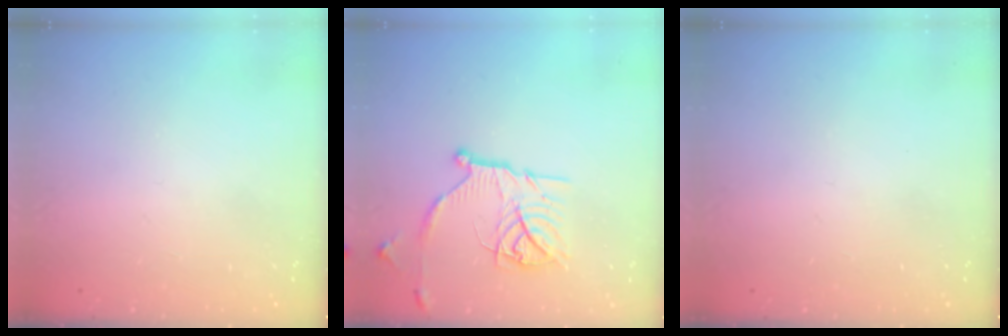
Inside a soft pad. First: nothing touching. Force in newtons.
{"total": 16.4, "press": 16.4, "slide": 1.3}
{"total": 0.0}